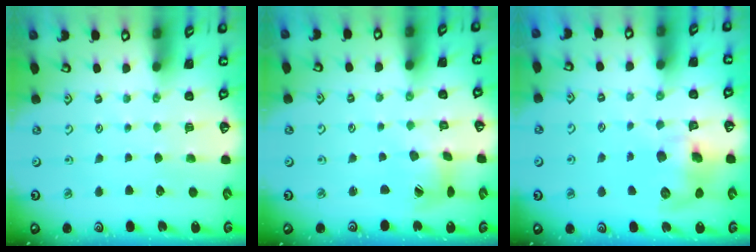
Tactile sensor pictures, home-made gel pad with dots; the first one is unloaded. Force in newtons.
{"total": 7.3, "press": 7.2, "slide": 0.8}
{"total": 9.9, "press": 9.8, "slide": 1.9}